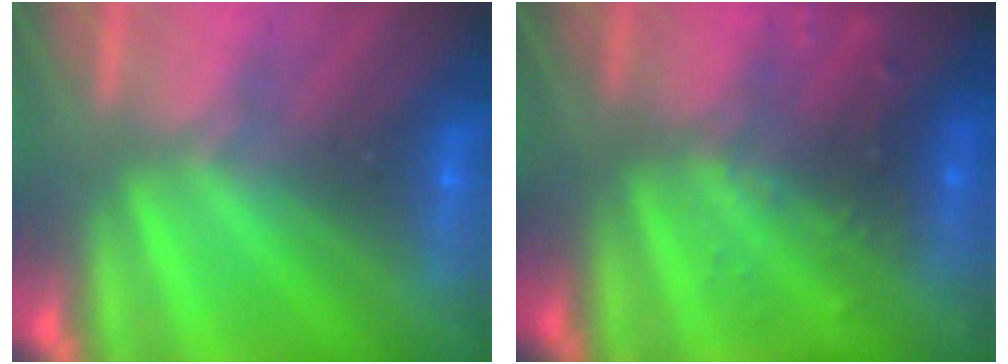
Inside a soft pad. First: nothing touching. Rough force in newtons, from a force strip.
{"total": 2.7}